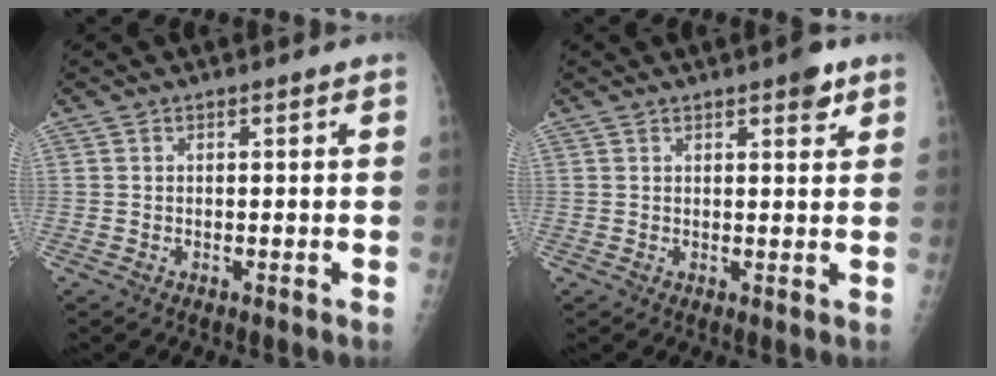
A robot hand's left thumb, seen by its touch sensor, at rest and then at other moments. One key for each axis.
{"total": 3.4, "fx": 2.1, "fy": 1.2, "fz": 2.3, "tx": -0.021, "ty": -0.008, "tz": 0.024}